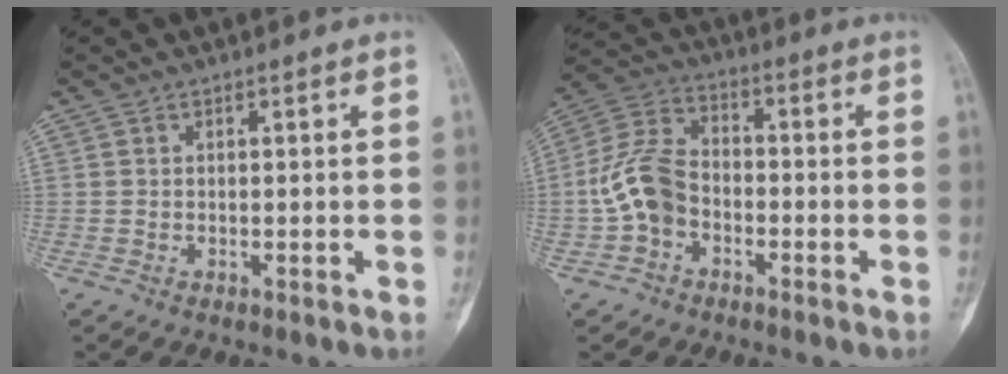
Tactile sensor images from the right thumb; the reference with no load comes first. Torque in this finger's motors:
{"motor_torque": [0.28, 0.29, 0.16, -0.13, 0.06]}